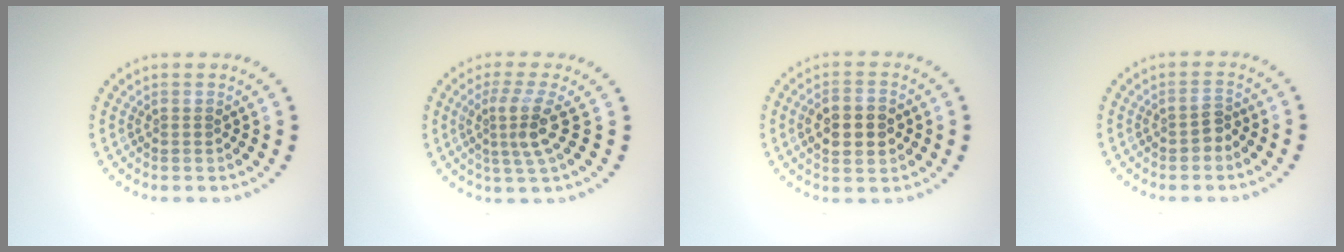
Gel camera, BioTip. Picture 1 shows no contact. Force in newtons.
{"total": 3.3, "press": 2.3, "slide": 2.3}
{"total": 4.8, "press": 4.8, "slide": 0.1}
{"total": 1.3, "press": 1.2, "slide": 0.5}